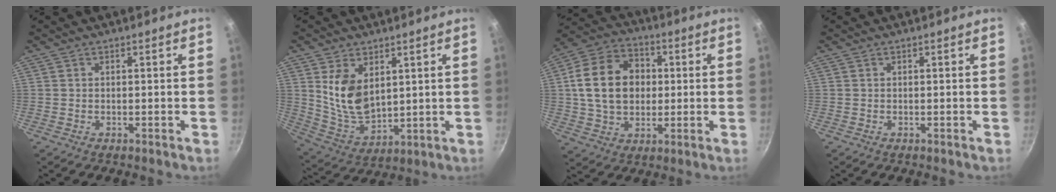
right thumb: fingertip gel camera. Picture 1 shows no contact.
{"total": 11.6, "force": [3.6, 7.2, 8.3], "torque": [-0.136, -0.035, 0.086]}
{"total": 16.6, "force": [1.7, 12.6, 10.6], "torque": [-0.165, 0.018, 0.022]}
{"total": 0.0}